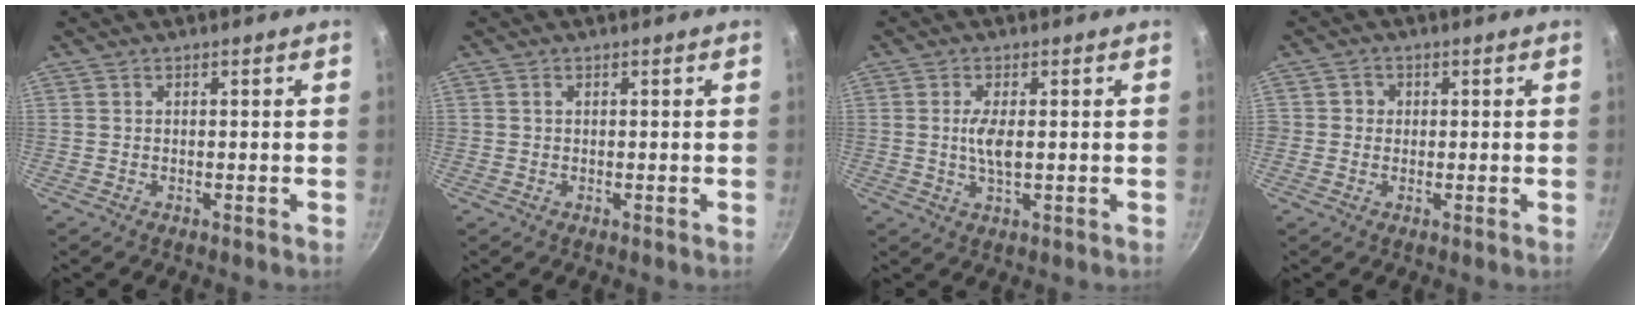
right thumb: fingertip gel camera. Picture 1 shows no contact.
{"total": 0.6, "force": [0.2, 0.4, 0.4], "torque": [-0.006, 0.001, 0.003]}
{"total": 4.3, "force": [0.3, 1.5, 4.0], "torque": [-0.086, -0.002, 0.005]}
{"total": 2.3, "force": [0.1, 2.2, 0.5], "torque": [0.006, 0.003, -0.004]}